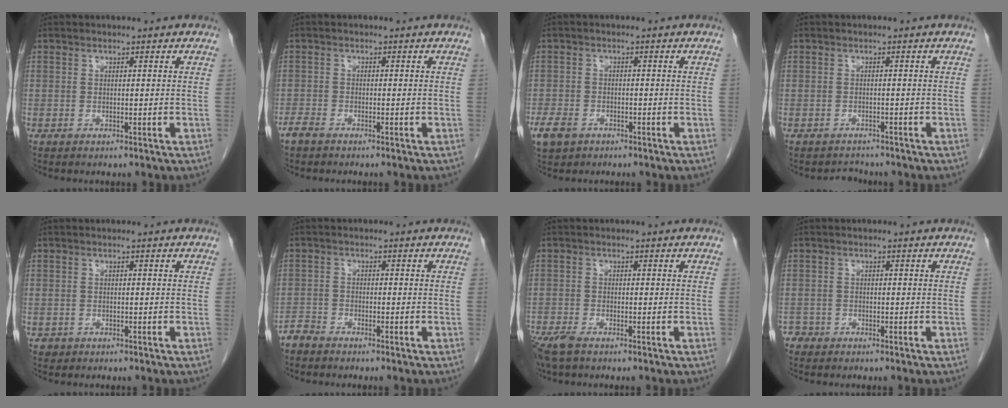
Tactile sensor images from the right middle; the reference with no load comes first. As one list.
[{"total": 1.9, "force": [-1.5, 0.6, 0.9], "torque": [-0.022, -0.002, -0.028]}, {"total": 5.0, "force": [-3.2, 3.3, 2.1], "torque": [-0.043, -0.002, -0.052]}, {"total": 1.8, "force": [-1.6, 0.6, -0.4], "torque": [0.002, -0.005, -0.025]}, {"total": 0.7, "force": [-0.4, 0.5, 0.0], "torque": [-0.007, 0.002, -0.007]}, {"total": 2.1, "force": [-2.1, 0.4, 0.1], "torque": [0.003, -0.003, -0.039]}, {"total": 4.4, "force": [-3.4, 1.2, 2.6], "torque": [-0.057, -0.013, -0.060]}, {"total": 1.3, "force": [-1.1, 0.7, -0.2], "torque": [-0.001, 0.003, -0.020]}]